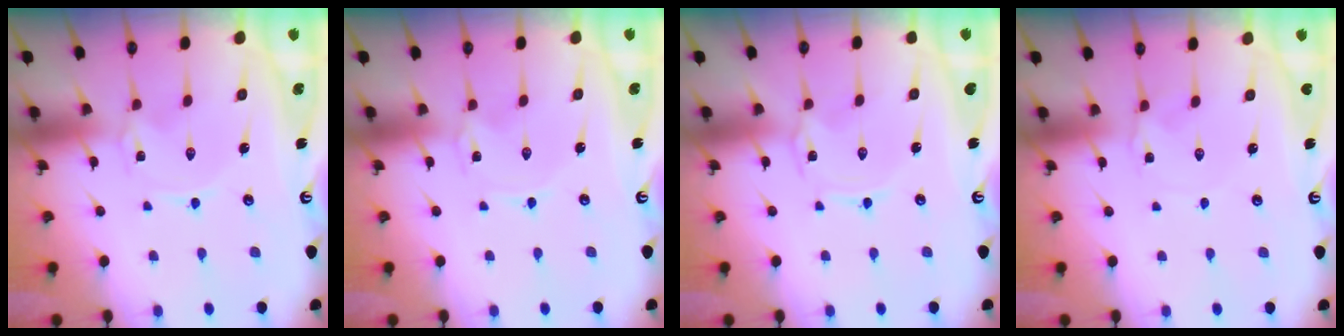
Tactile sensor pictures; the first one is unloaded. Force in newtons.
{"total": 0.0}
{"total": 0.5, "press": 0.5, "slide": 0.1}
{"total": 1.8, "press": 1.8, "slide": 0.2}